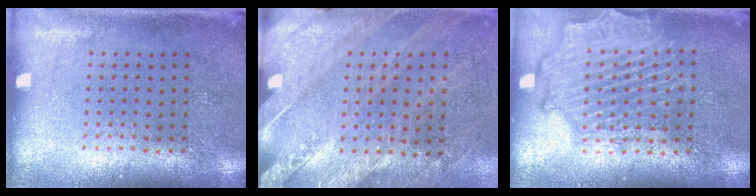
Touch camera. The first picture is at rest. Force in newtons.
{"total": 2.5, "press": 2.3, "slide": 1.0}
{"total": 2.2, "press": 2.2, "slide": 0.6}